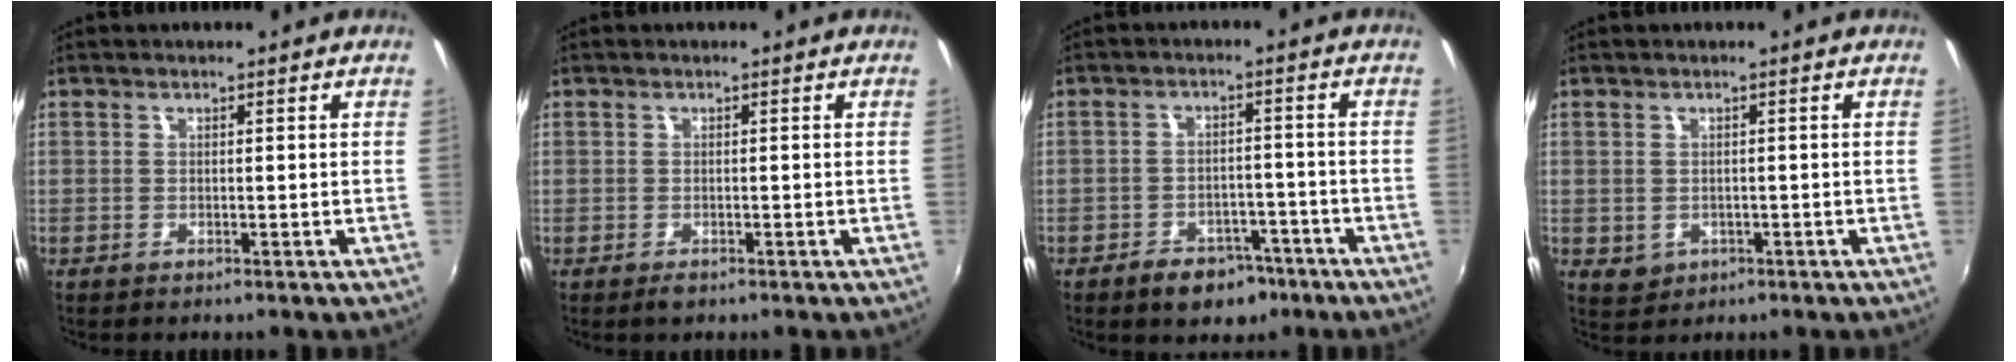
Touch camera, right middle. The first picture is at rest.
{"total": 1.1, "force": [-0.8, 0.7, 0.4], "torque": [-0.008, -0.002, -0.014]}
{"total": 7.7, "force": [-5.3, 4.6, 3.2], "torque": [-0.076, 0.013, -0.065]}
{"total": 2.6, "force": [-0.4, 2.3, 1.1], "torque": [-0.021, 0.000, 0.001]}